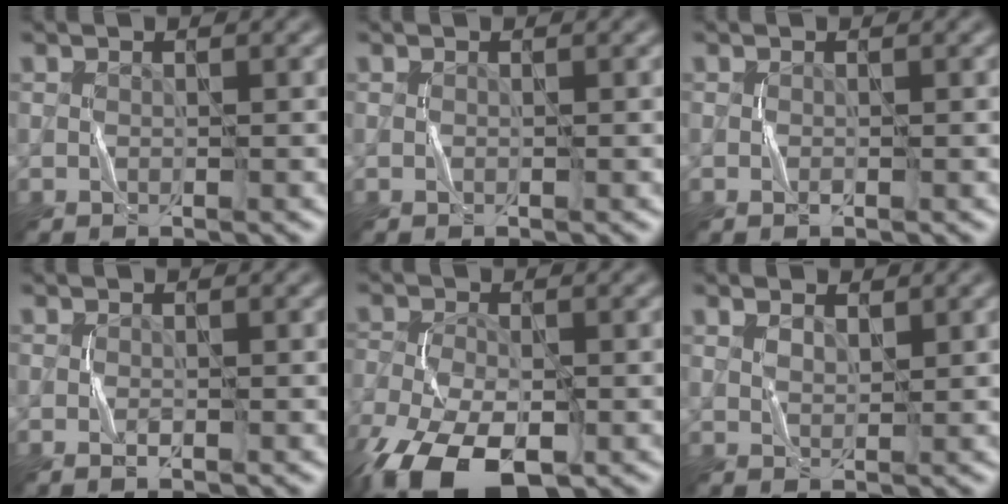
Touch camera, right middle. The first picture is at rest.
{"total": 0.0}
{"total": 0.6, "force": [-0.2, 0.2, 0.5], "torque": [-0.014, 0.001, -0.005]}
{"total": 0.9, "force": [-0.3, 0.3, 0.8], "torque": [-0.017, 0.002, -0.007]}
{"total": 10.3, "force": [-5.7, 5.0, 7.0], "torque": [-0.161, -0.037, -0.103]}
{"total": 1.2, "force": [1.0, 0.5, 0.4], "torque": [-0.008, 0.001, 0.022]}